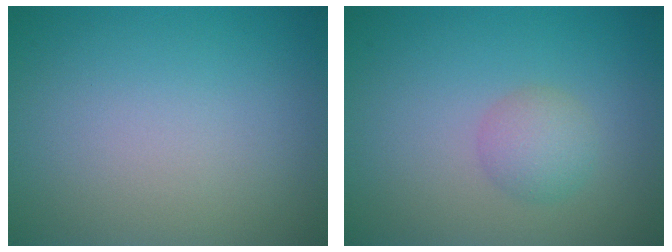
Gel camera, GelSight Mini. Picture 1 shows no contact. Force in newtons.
{"total": 2.2, "press": 2.2, "slide": 0.1}